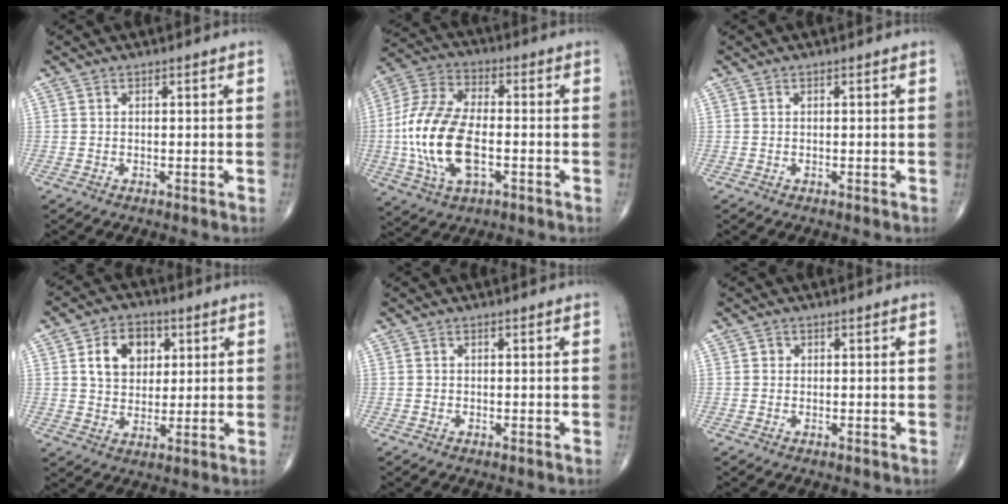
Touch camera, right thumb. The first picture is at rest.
{"total": 17.6, "force": [-2.8, 9.2, 14.8], "torque": [-0.312, 0.017, -0.052]}
{"total": 0.0}
{"total": 9.8, "force": [3.0, 7.4, 5.8], "torque": [-0.062, -0.006, 0.051]}
{"total": 0.0}
{"total": 0.8, "force": [0.1, 0.8, 0.2], "torque": [0.004, 0.002, 0.000]}